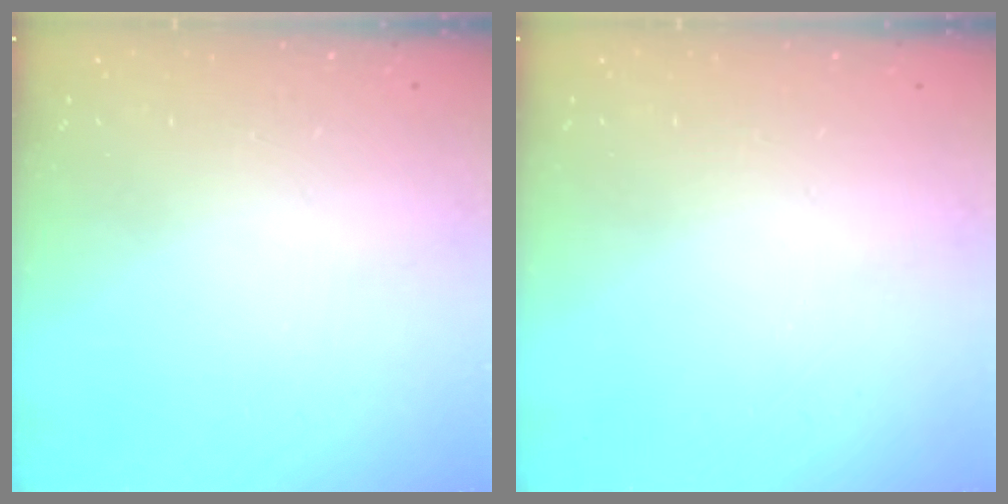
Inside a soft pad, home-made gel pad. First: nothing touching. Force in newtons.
{"total": 0.0}